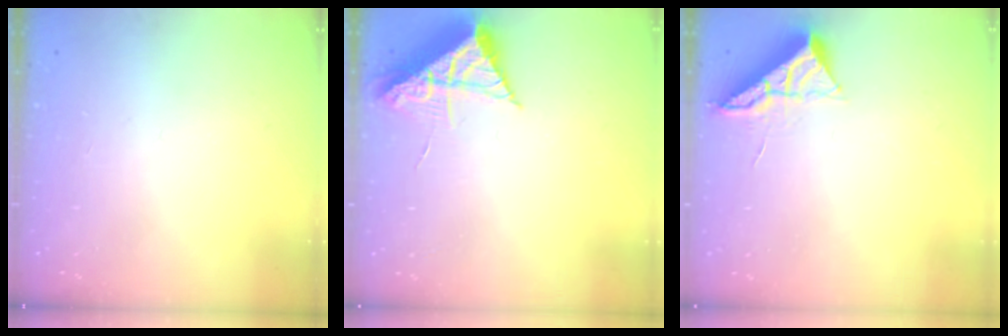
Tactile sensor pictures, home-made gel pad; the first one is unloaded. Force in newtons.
{"total": 9.4, "press": 9.4, "slide": 0.5}
{"total": 6.0, "press": 5.9, "slide": 0.6}